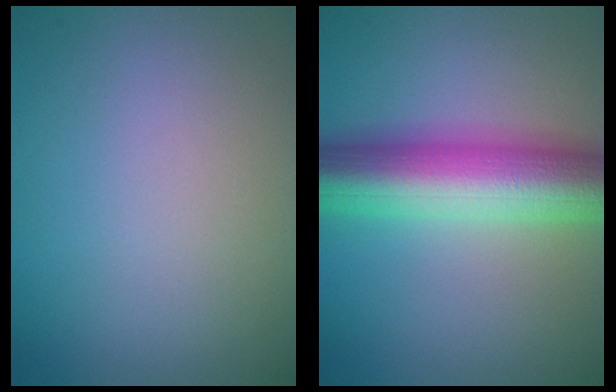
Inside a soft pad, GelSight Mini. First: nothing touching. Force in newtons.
{"total": 10.3, "press": 10.3, "slide": 0.2}